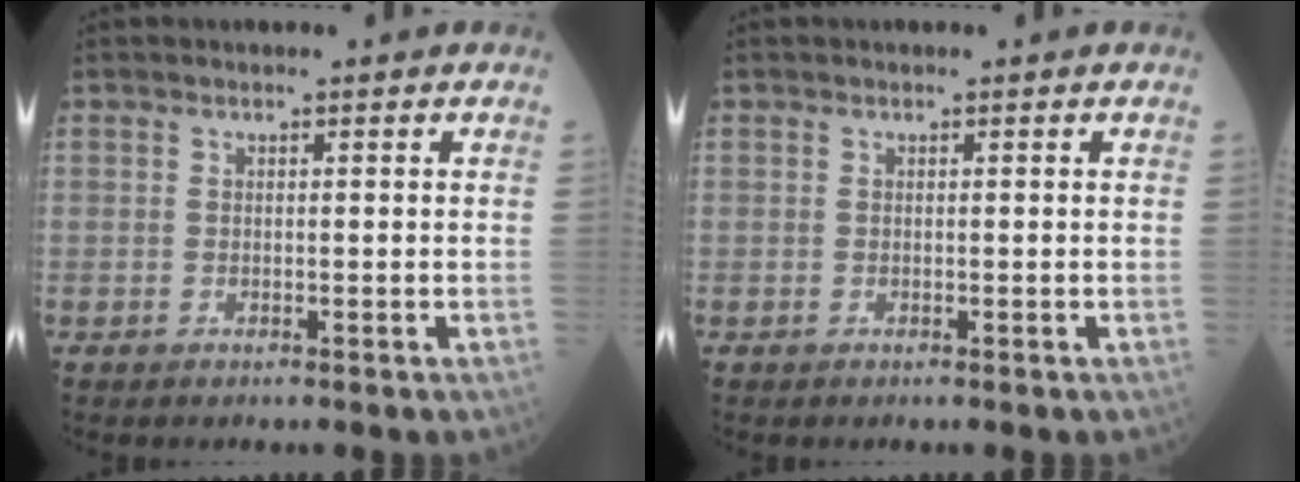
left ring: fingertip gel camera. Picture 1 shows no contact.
{"total": 0.0}